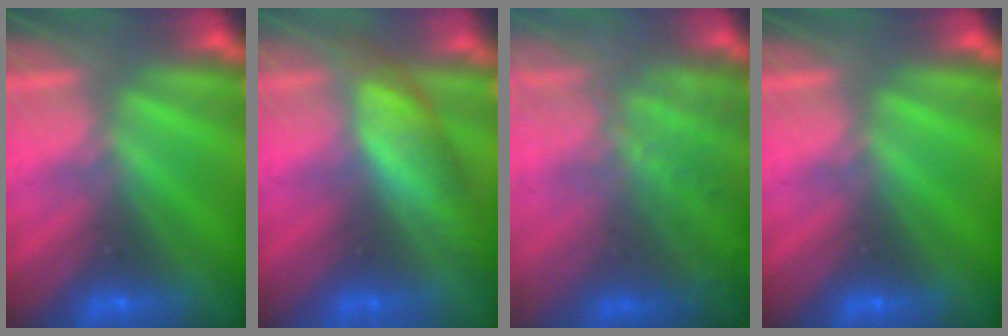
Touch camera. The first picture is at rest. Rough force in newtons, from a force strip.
{"total": 8.9}
{"total": 7.3}
{"total": 0.0}